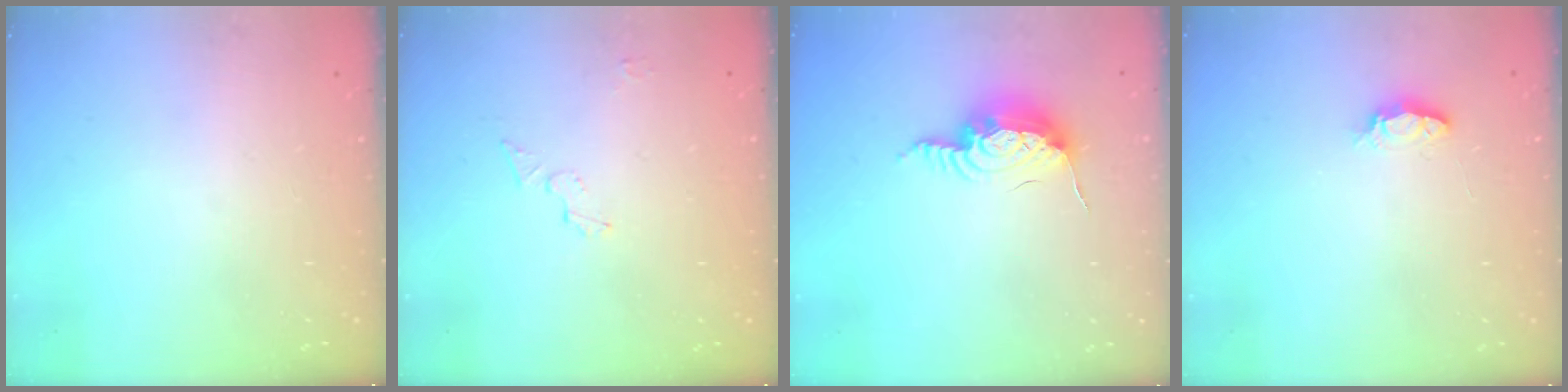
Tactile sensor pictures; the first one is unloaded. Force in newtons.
{"total": 4.0, "press": 4.0, "slide": 0.1}
{"total": 12.4, "press": 12.4, "slide": 0.8}
{"total": 3.4, "press": 3.4, "slide": 0.5}